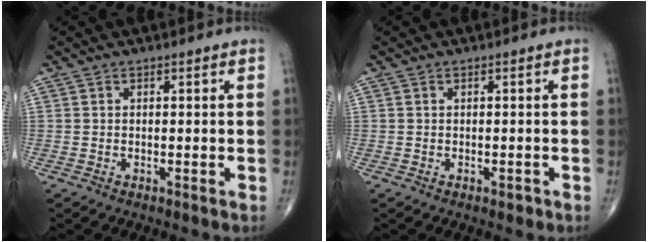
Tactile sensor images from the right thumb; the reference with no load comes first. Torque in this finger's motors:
{"motor_torque": [-0.28, 0.11, -0.08, -0.07, 0.00]}